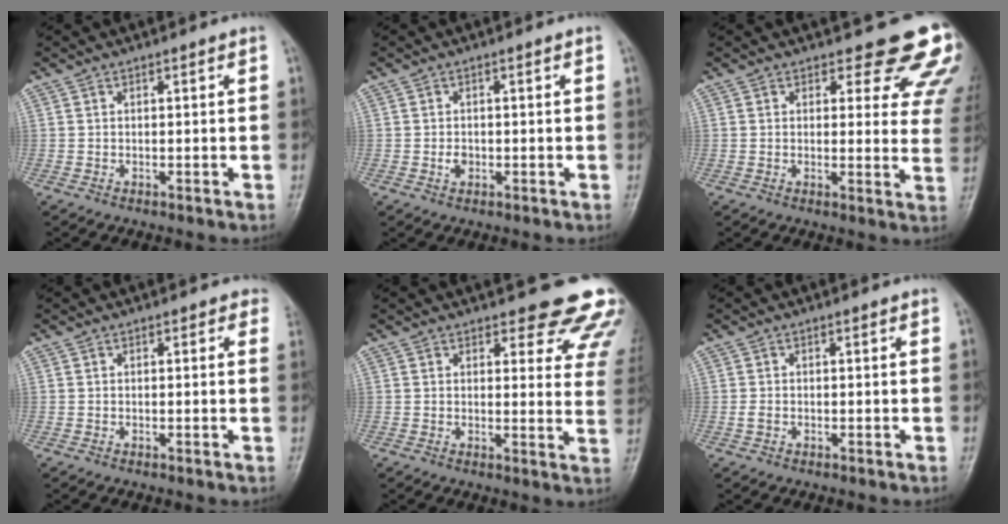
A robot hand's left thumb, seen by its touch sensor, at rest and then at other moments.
{"total": 1.5, "force": [-0.2, 1.1, 1.0], "torque": [-0.008, 0.001, 0.002]}
{"total": 12.8, "force": [11.2, 4.8, 3.9], "torque": [0.009, -0.080, 0.101]}
{"total": 1.3, "force": [1.0, 0.8, 0.3], "torque": [0.013, -0.003, -0.004]}
{"total": 13.9, "force": [11.9, 4.6, 5.4], "torque": [-0.009, -0.075, 0.110]}
{"total": 1.1, "force": [-0.1, 0.7, 0.9], "torque": [-0.015, 0.003, 0.004]}